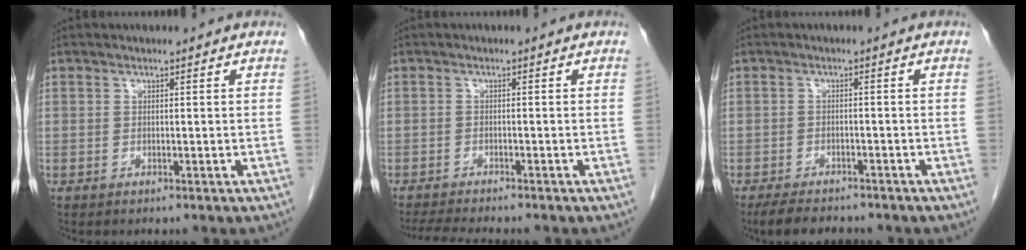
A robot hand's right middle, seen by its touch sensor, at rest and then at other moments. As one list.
[{"total": 6.5, "force": [-5.8, 0.5, 2.9], "torque": [-0.043, -0.014, -0.092]}, {"total": 6.1, "force": [-5.2, 2.0, 2.4], "torque": [-0.040, -0.009, -0.079]}]